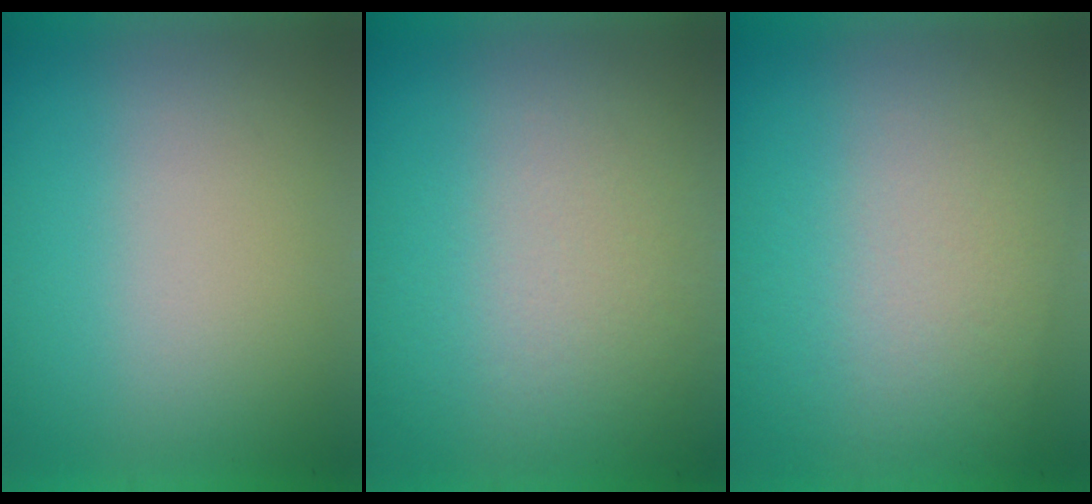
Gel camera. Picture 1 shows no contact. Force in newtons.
{"total": 2.7}
{"total": 2.6}